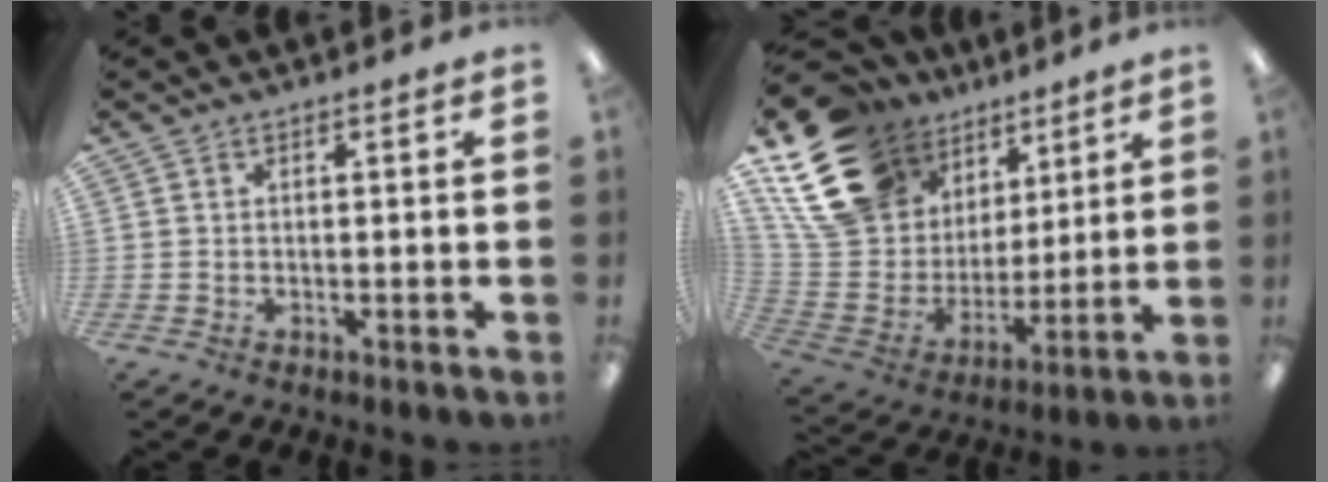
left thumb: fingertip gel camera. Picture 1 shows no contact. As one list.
[{"total": 20.6, "force": [12.4, 13.6, 9.4], "torque": [-0.200, -0.058, 0.246]}]